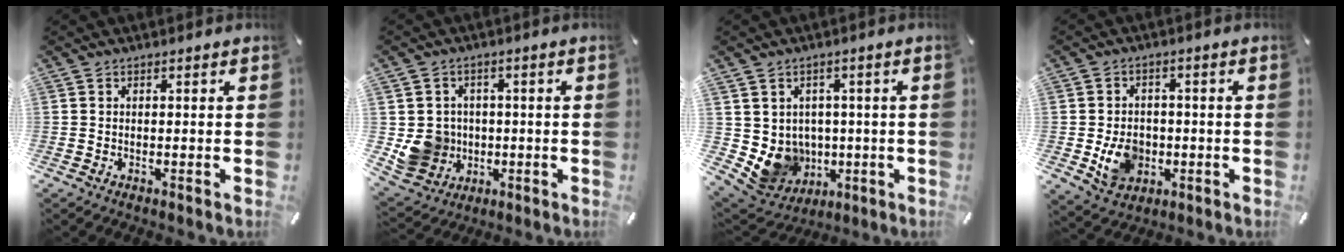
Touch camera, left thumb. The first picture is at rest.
{"total": 9.5, "force": [-0.5, 9.2, 2.1], "torque": [-0.063, -0.004, -0.001]}
{"total": 8.5, "force": [-0.5, 8.4, 1.6], "torque": [-0.050, -0.020, -0.001]}
{"total": 8.7, "force": [-1.7, 7.3, 4.4], "torque": [-0.080, 0.008, -0.029]}